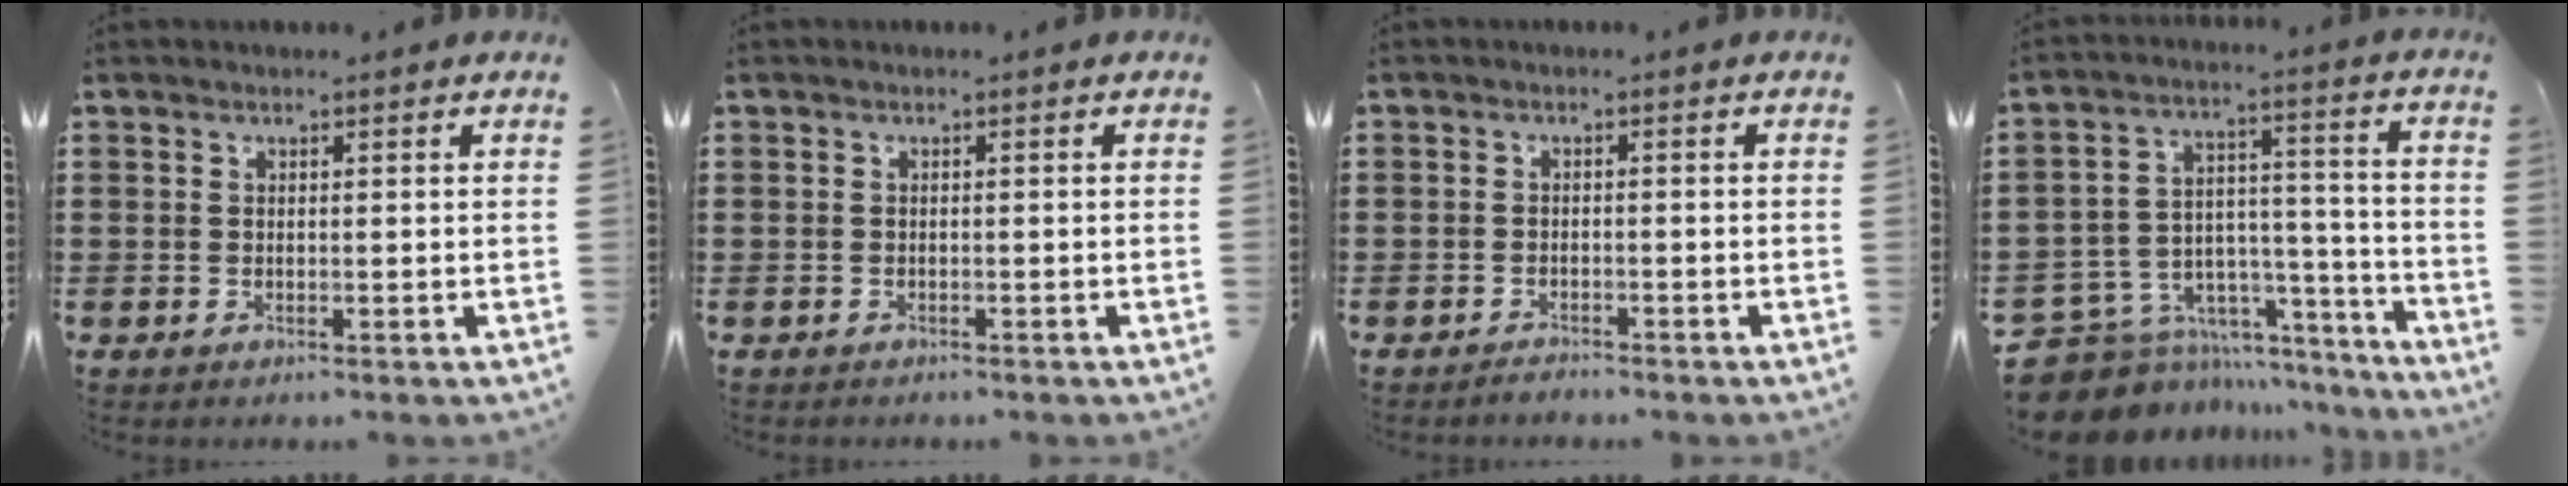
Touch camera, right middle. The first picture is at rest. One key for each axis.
{"total": 0.8, "fx": -0.7, "fy": 0.5, "fz": -0.1, "tx": 0.001, "ty": 0.004, "tz": -0.016}
{"total": 1.6, "fx": -1.6, "fy": 0.4, "fz": -0.1, "tx": -0.003, "ty": 0.006, "tz": -0.035}
{"total": 7.9, "fx": -6.2, "fy": 4.8, "fz": 1.1, "tx": -0.038, "ty": 0.000, "tz": -0.112}